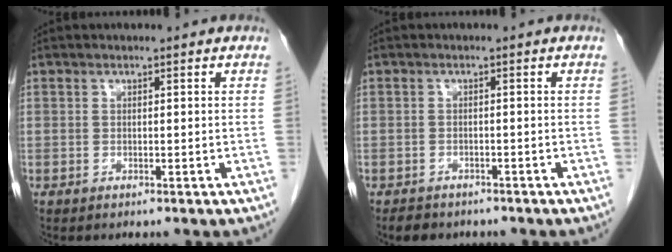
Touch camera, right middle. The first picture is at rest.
{"total": 3.8, "force": [-3.2, 1.8, 1.1], "torque": [-0.024, -0.004, -0.039]}